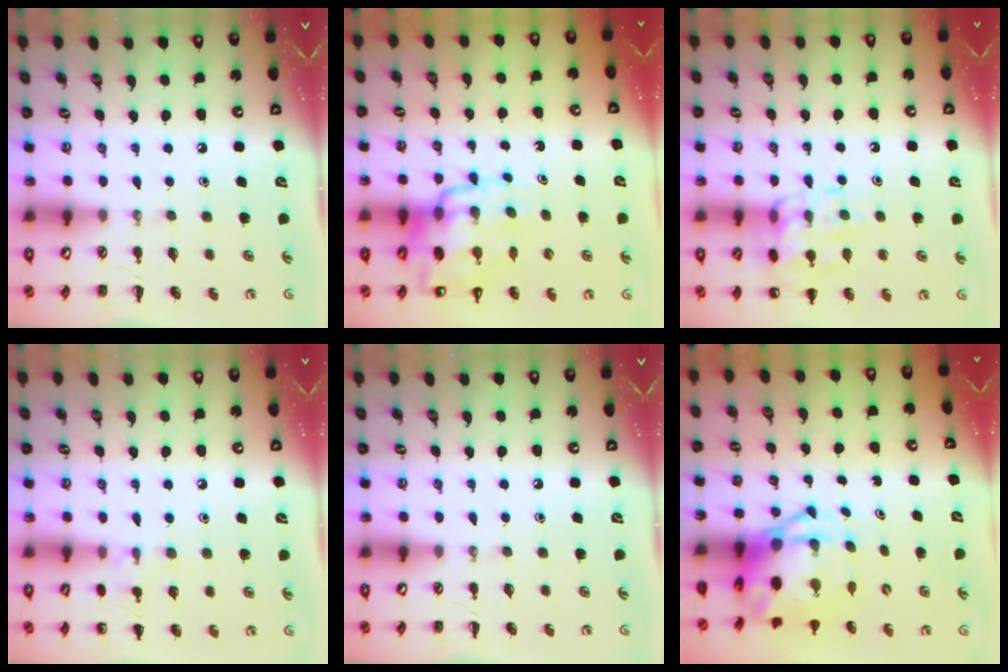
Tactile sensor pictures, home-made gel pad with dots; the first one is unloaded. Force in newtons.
{"total": 14.4, "press": 13.8, "slide": 3.9}
{"total": 15.2, "press": 15.1, "slide": 1.9}
{"total": 7.2, "press": 6.8, "slide": 2.2}
{"total": 0.0}
{"total": 6.6, "press": 6.3, "slide": 1.6}